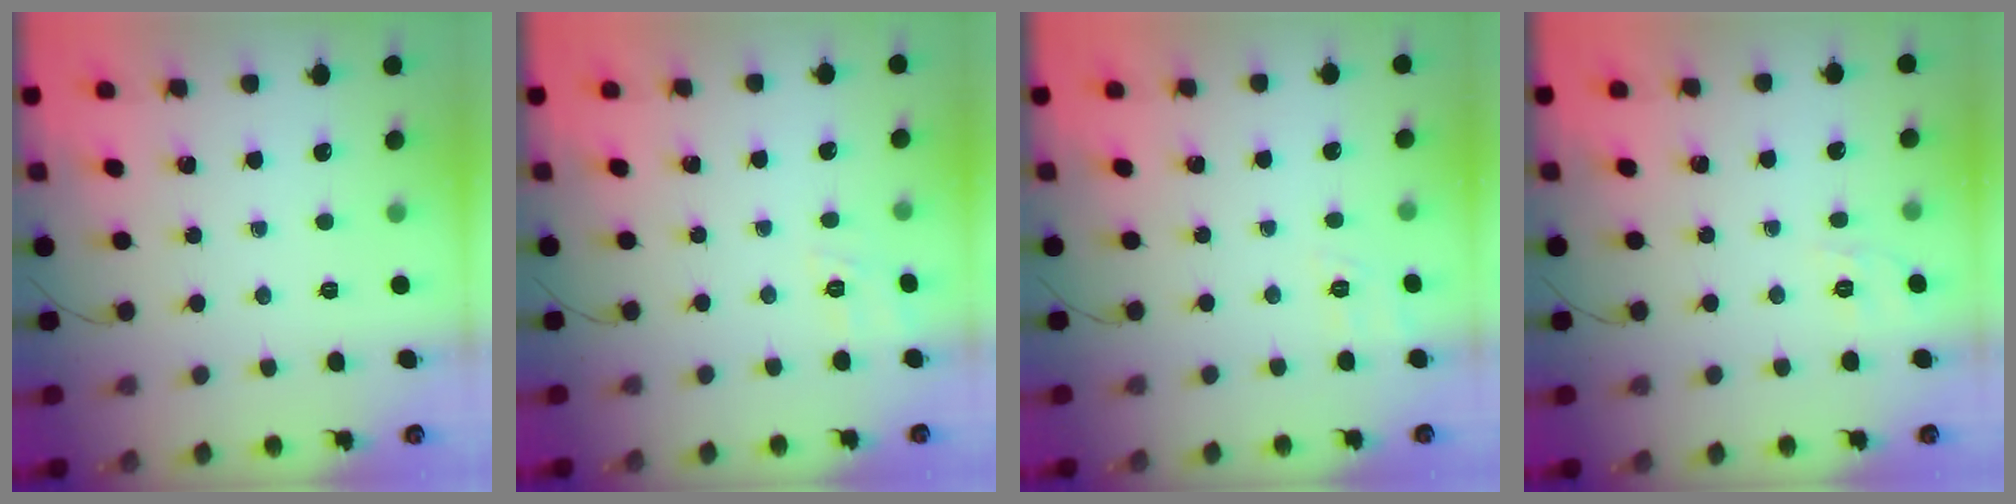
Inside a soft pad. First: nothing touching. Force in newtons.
{"total": 9.1, "press": 8.9, "slide": 2.2}
{"total": 3.3, "press": 2.6, "slide": 2.0}
{"total": 1.7, "press": 0.0, "slide": 1.7}